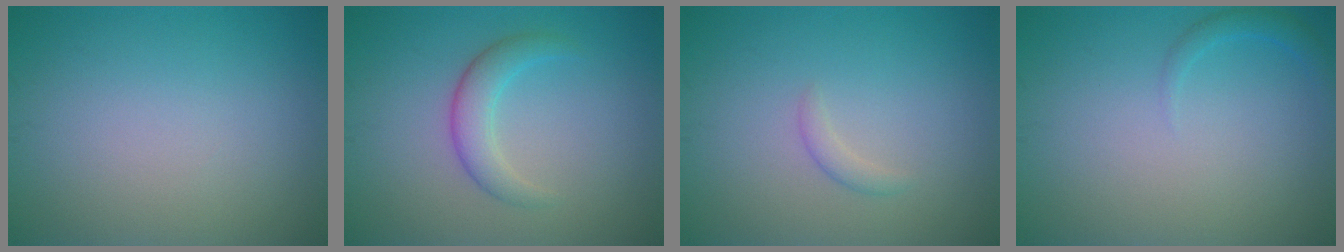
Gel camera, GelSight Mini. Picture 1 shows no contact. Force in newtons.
{"total": 2.8, "press": 2.8, "slide": 0.1}
{"total": 1.0, "press": 1.0, "slide": 0.1}
{"total": 1.1, "press": 1.1, "slide": 0.1}